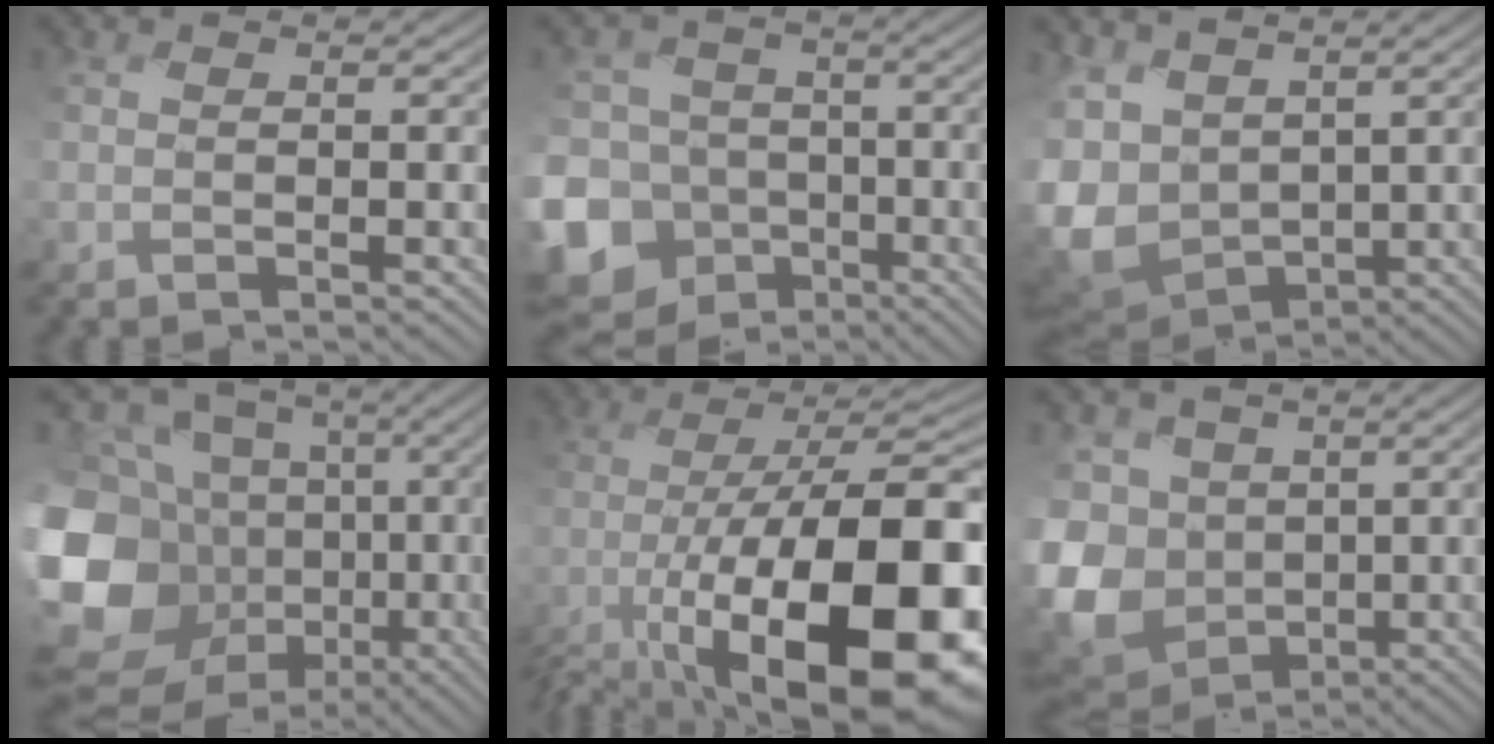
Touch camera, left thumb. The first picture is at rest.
{"total": 16.1, "force": [-8.0, 13.2, 4.4], "torque": [-0.161, -0.014, -0.139]}
{"total": 9.4, "force": [-0.5, 7.3, 6.0], "torque": [-0.188, -0.029, 0.005]}
{"total": 17.6, "force": [-3.3, 14.7, 9.1], "torque": [-0.283, -0.031, -0.056]}
{"total": 19.6, "force": [-9.6, 6.7, 15.7], "torque": [-0.245, -0.013, -0.164]}
{"total": 14.3, "force": [-3.1, 11.5, 7.9], "torque": [-0.244, -0.023, -0.059]}